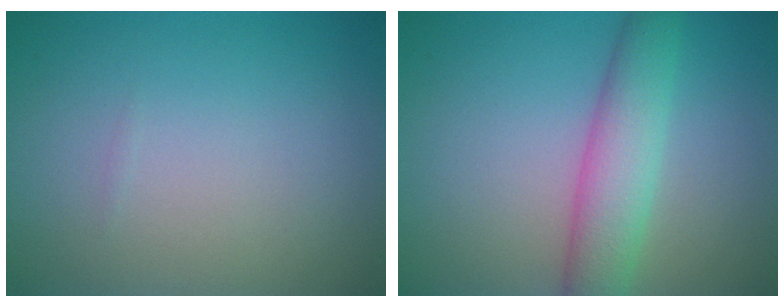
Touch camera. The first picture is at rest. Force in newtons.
{"total": 4.7, "press": 4.7, "slide": 0.1}